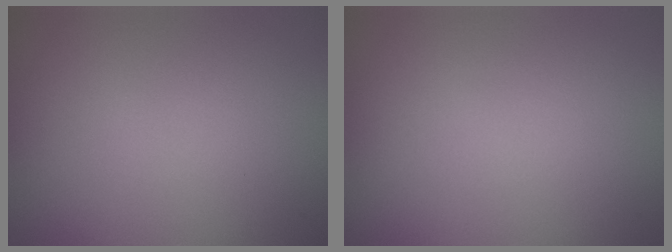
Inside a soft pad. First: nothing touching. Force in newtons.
{"total": 0.0}